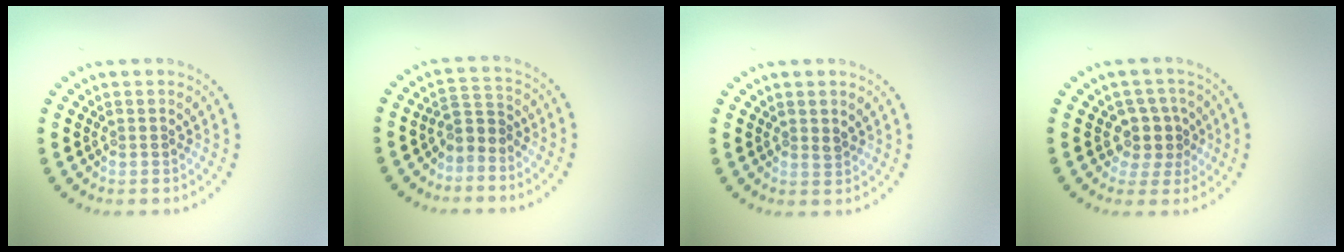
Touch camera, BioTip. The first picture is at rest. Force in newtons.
{"total": 2.1, "press": 1.4, "slide": 1.6}
{"total": 0.8, "press": 0.8, "slide": 0.2}
{"total": 2.8, "press": 2.3, "slide": 1.7}